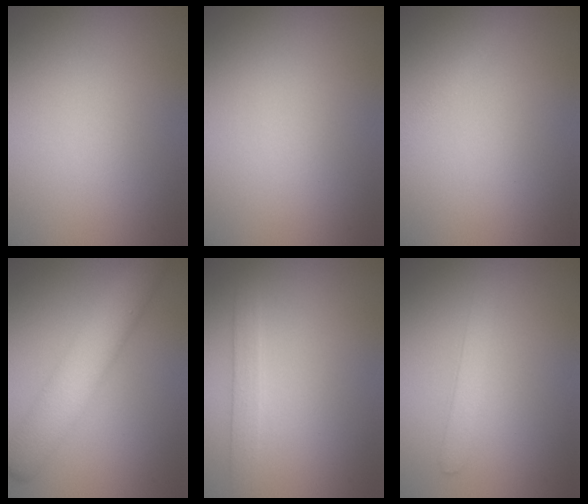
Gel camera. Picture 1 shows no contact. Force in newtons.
{"total": 0.0}
{"total": 0.8, "press": 0.8, "slide": 0.0}
{"total": 5.5, "press": 5.5, "slide": 0.1}
{"total": 1.8, "press": 1.8, "slide": 0.1}
{"total": 1.8, "press": 1.8, "slide": 0.1}